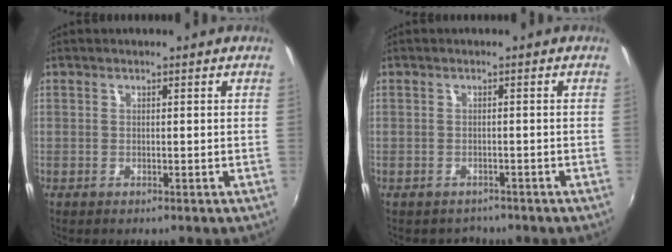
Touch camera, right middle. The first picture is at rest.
{"total": 2.4, "force": [-2.0, 1.3, -0.1], "torque": [-0.006, -0.004, -0.027]}